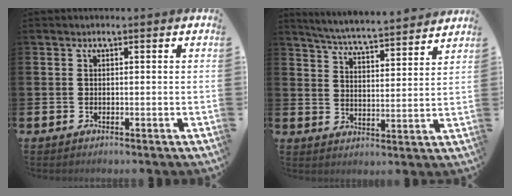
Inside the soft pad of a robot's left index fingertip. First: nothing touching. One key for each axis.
{"total": 5.7, "fx": 5.6, "fy": -0.3, "fz": 0.9, "tx": -0.044, "ty": -0.045, "tz": 0.096}